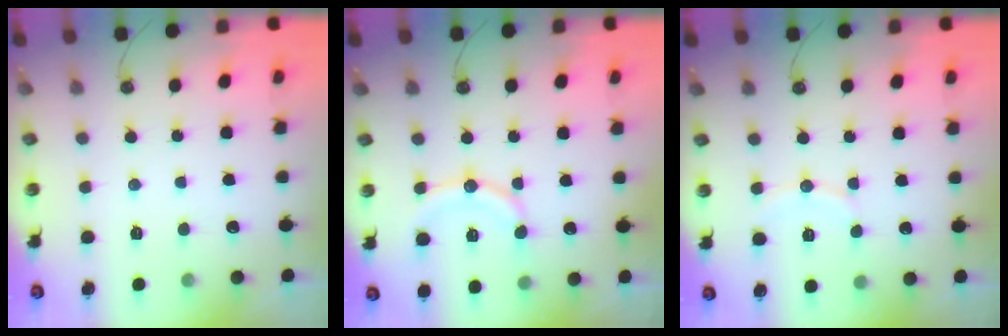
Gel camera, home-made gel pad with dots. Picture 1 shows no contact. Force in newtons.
{"total": 11.6, "press": 11.5, "slide": 1.5}
{"total": 7.2, "press": 7.1, "slide": 0.7}